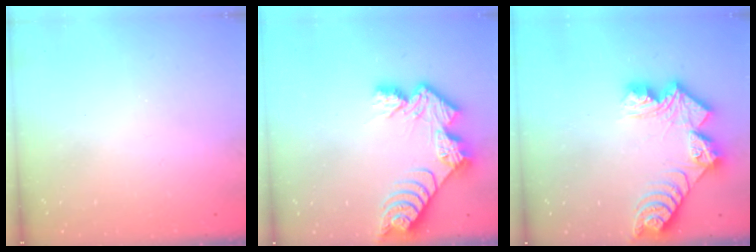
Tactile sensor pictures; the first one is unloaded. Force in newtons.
{"total": 11.9, "press": 11.8, "slide": 1.0}
{"total": 13.7, "press": 13.6, "slide": 1.2}